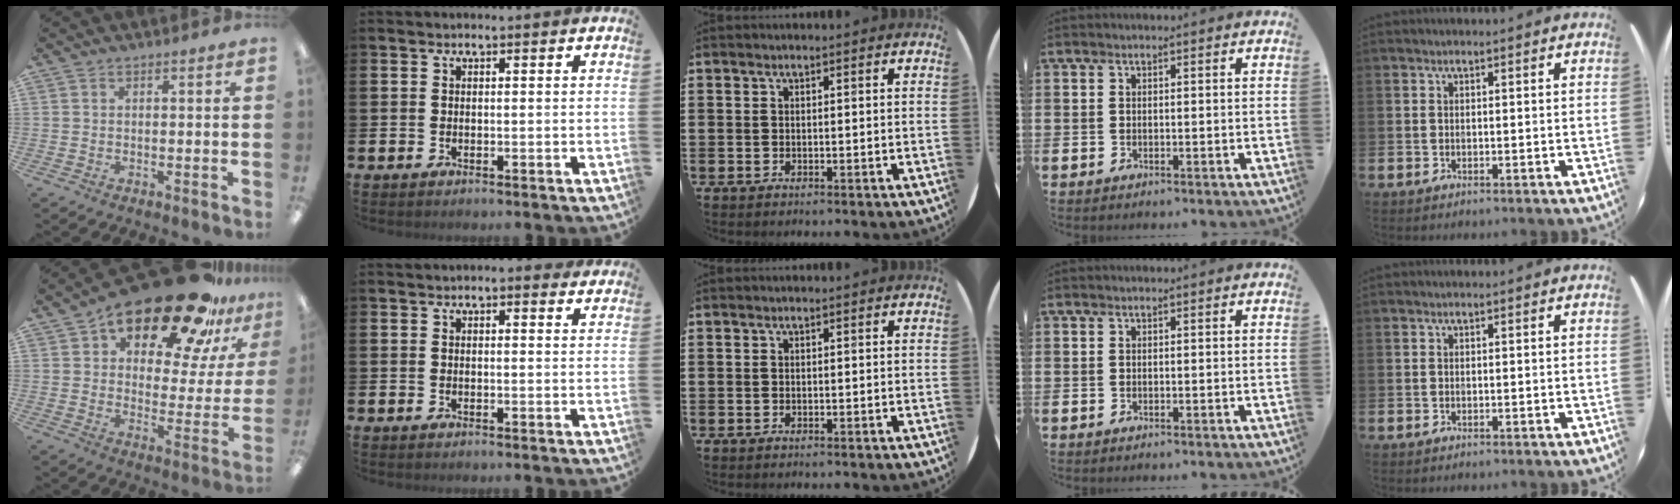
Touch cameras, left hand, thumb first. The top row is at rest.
{"thumb": {"total": 22.4, "force": [17.0, 7.9, 12.3], "torque": [-0.191, -0.119, 0.284]}, "index": {"total": 1.2, "force": [1.1, 0.3, 0.3], "torque": [0.005, -0.003, 0.018]}}